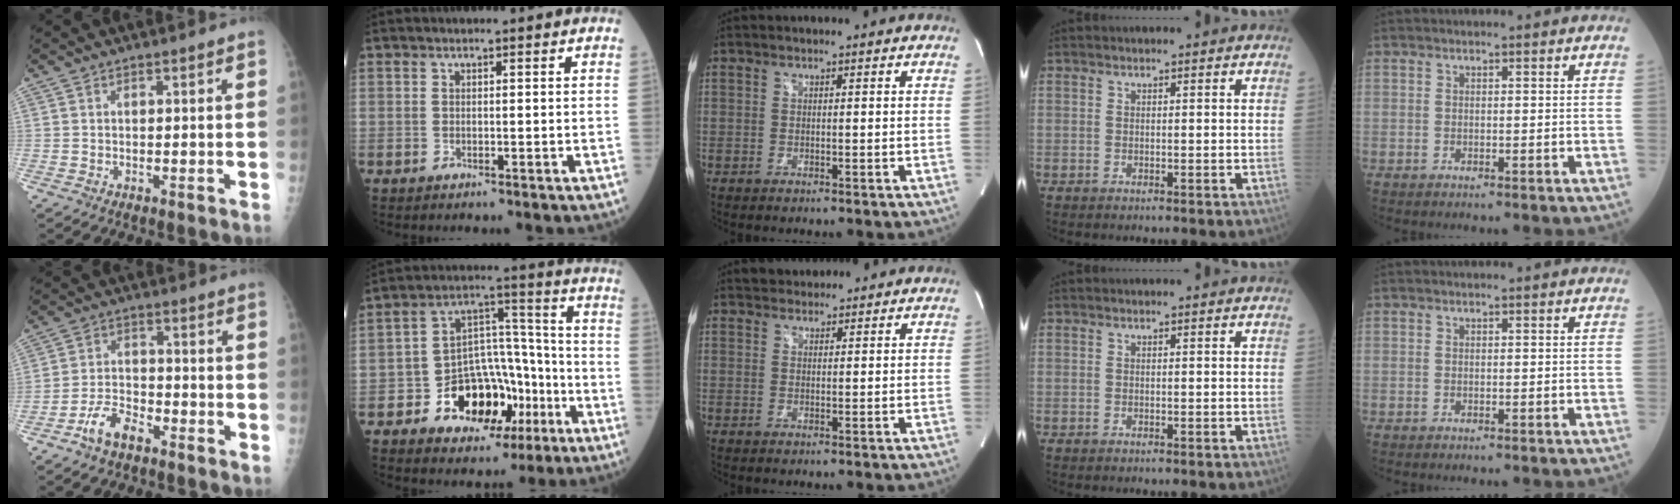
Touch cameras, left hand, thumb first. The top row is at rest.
{"thumb": {"total": 6.5, "force": [-4.5, 3.1, 3.5], "torque": [-0.064, 0.028, -0.084]}, "index": {"total": 13.5, "force": [-6.0, 9.0, 8.1], "torque": [-0.134, 0.036, -0.084]}, "middle": {"total": 2.7, "force": [2.5, 1.2, 0.2], "torque": [0.000, 0.018, 0.038]}}